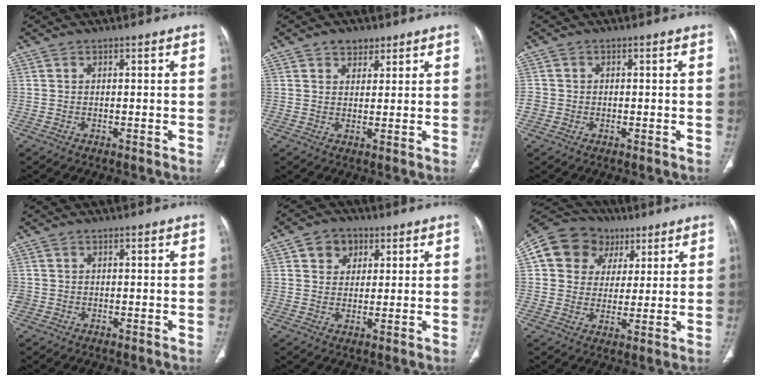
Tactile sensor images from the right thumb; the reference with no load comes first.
{"total": 3.4, "force": [2.2, 2.3, 1.3], "torque": [0.000, -0.012, 0.034]}
{"total": 2.2, "force": [-0.6, 2.1, 0.5], "torque": [-0.002, 0.006, -0.012]}
{"total": 1.5, "force": [-0.2, 1.4, 0.4], "torque": [-0.007, 0.004, -0.002]}
{"total": 5.5, "force": [2.3, 4.5, 2.2], "torque": [-0.006, -0.005, 0.034]}
{"total": 13.7, "force": [5.0, 11.8, 4.9], "torque": [-0.060, 0.014, 0.081]}